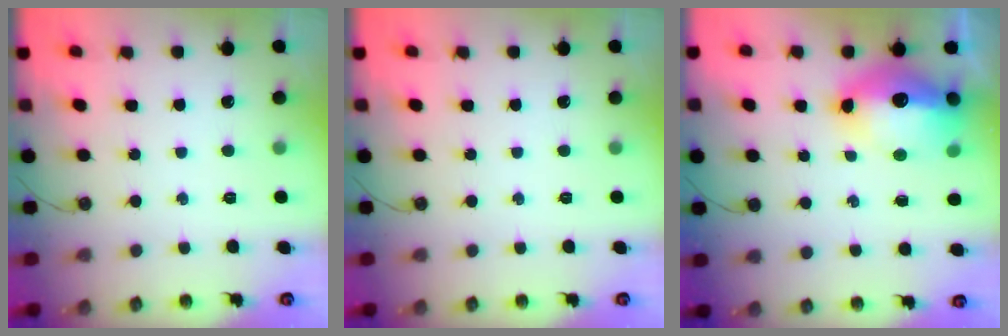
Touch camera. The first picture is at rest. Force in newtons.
{"total": 0.0}
{"total": 16.7, "press": 16.2, "slide": 4.2}